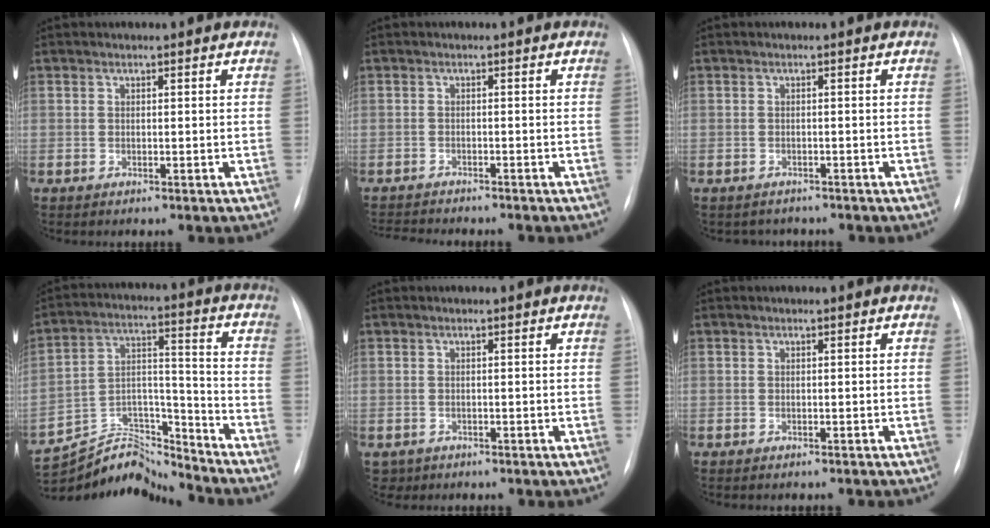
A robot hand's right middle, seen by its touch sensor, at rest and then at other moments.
{"total": 6.9, "force": [-6.4, 0.8, 2.4], "torque": [-0.032, -0.004, -0.089]}
{"total": 2.6, "force": [-2.4, 1.2, -0.1], "torque": [0.000, 0.004, -0.031]}
{"total": 13.8, "force": [-13.7, 1.4, 0.6], "torque": [-0.012, 0.050, -0.239]}
{"total": 1.9, "force": [-1.1, 1.5, 0.1], "torque": [-0.002, 0.003, -0.015]}
{"total": 1.3, "force": [-1.2, 0.2, 0.5], "torque": [-0.009, -0.003, -0.012]}